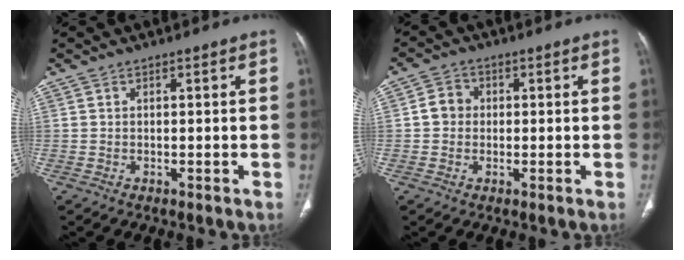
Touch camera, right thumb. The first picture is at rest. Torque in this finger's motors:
{"motor_torque": [0.12, 0.97, 0.57, -0.40, 0.04]}